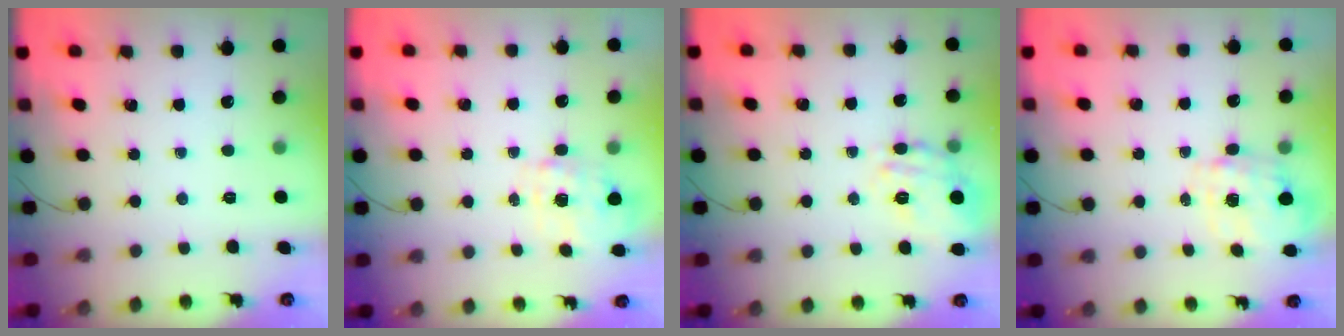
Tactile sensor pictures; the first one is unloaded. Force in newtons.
{"total": 2.3, "press": 2.2, "slide": 0.6}
{"total": 8.1, "press": 7.9, "slide": 1.4}
{"total": 3.6, "press": 3.5, "slide": 0.7}